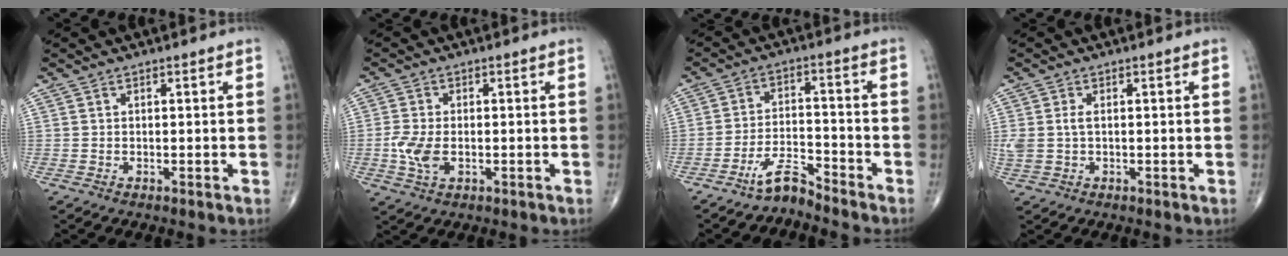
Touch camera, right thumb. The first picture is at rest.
{"total": 5.5, "force": [-1.0, 3.2, 4.4], "torque": [-0.105, -0.002, -0.019]}
{"total": 5.1, "force": [-4.8, 0.8, 1.7], "torque": [-0.023, 0.047, -0.096]}
{"total": 3.6, "force": [0.3, 2.2, 2.8], "torque": [-0.081, 0.006, 0.008]}